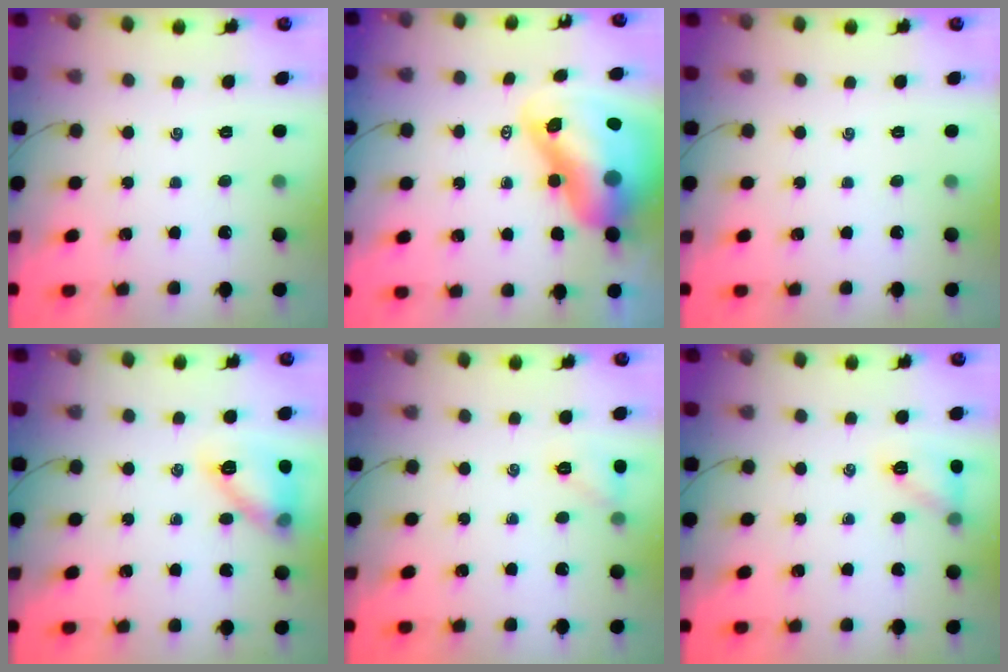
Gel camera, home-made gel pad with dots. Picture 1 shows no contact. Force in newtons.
{"total": 17.0, "press": 16.3, "slide": 5.1}
{"total": 0.0}
{"total": 12.3, "press": 12.3, "slide": 0.5}
{"total": 6.5, "press": 6.2, "slide": 1.7}
{"total": 8.8, "press": 8.7, "slide": 0.7}